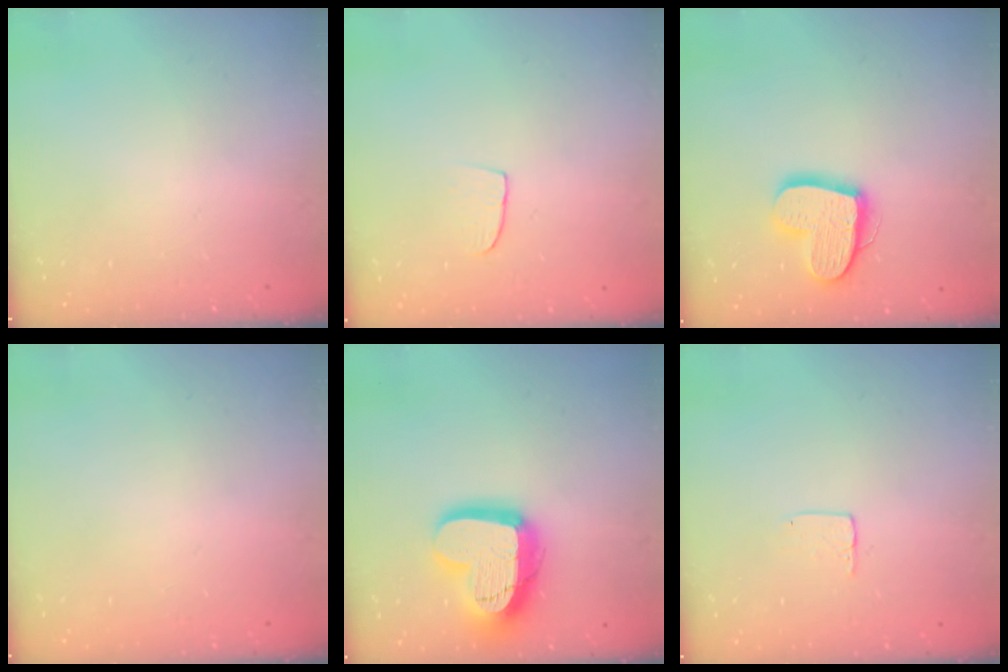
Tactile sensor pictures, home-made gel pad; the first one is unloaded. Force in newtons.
{"total": 5.9, "press": 5.9, "slide": 0.4}
{"total": 15.0, "press": 15.0, "slide": 1.1}
{"total": 0.0}
{"total": 19.3, "press": 19.2, "slide": 1.7}
{"total": 3.9, "press": 3.9, "slide": 0.1}